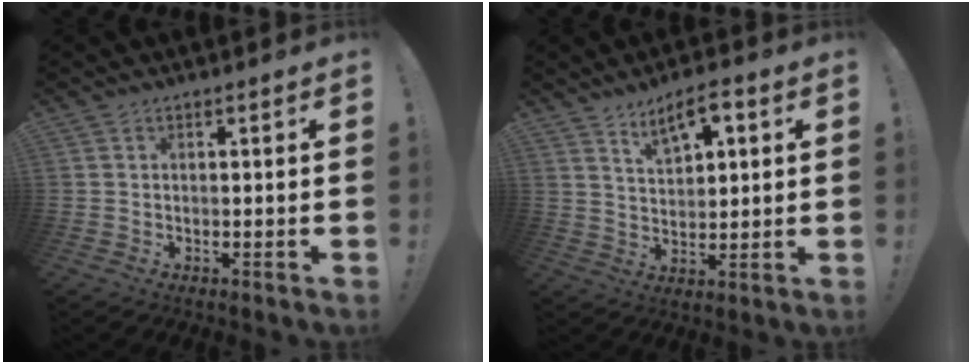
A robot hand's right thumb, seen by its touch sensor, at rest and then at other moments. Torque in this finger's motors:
{"motor_torque": [0.02, 0.03, 0.23, 0.16, 0.05]}